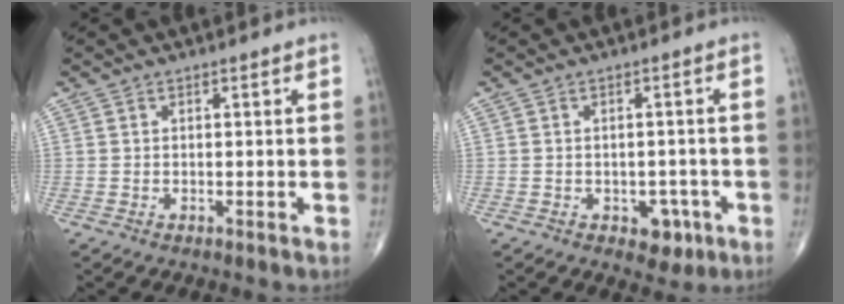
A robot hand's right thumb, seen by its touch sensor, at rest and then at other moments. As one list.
[{"total": 4.5, "force": [-1.9, 3.0, 2.7], "torque": [-0.010, 0.011, -0.021]}]